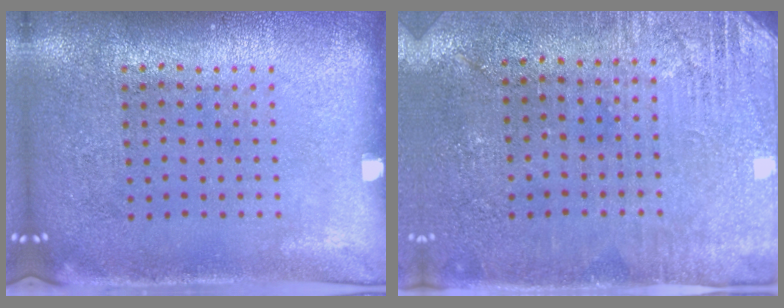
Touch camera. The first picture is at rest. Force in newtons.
{"total": 2.8, "press": 2.5, "slide": 1.2}